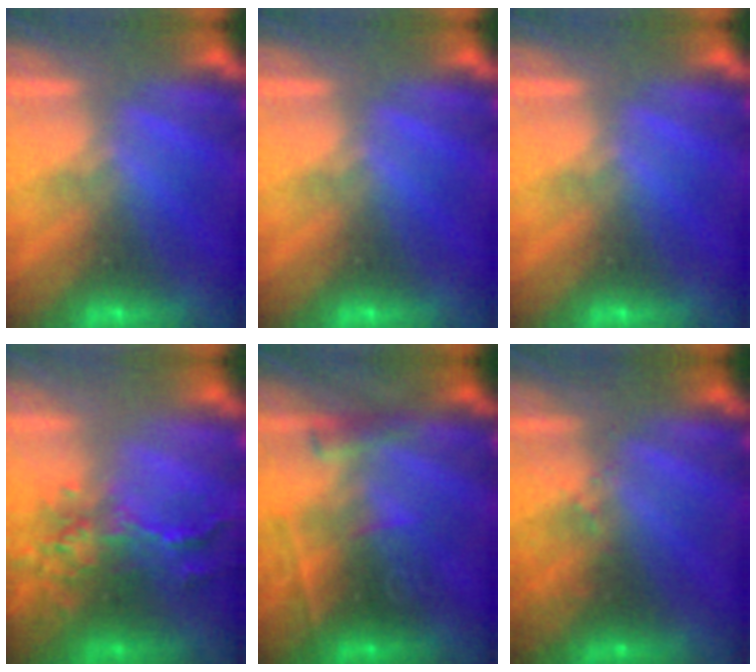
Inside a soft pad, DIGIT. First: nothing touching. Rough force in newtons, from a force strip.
{"total": 0.0}
{"total": 0.0}
{"total": 7.5}
{"total": 2.9}
{"total": 2.9}